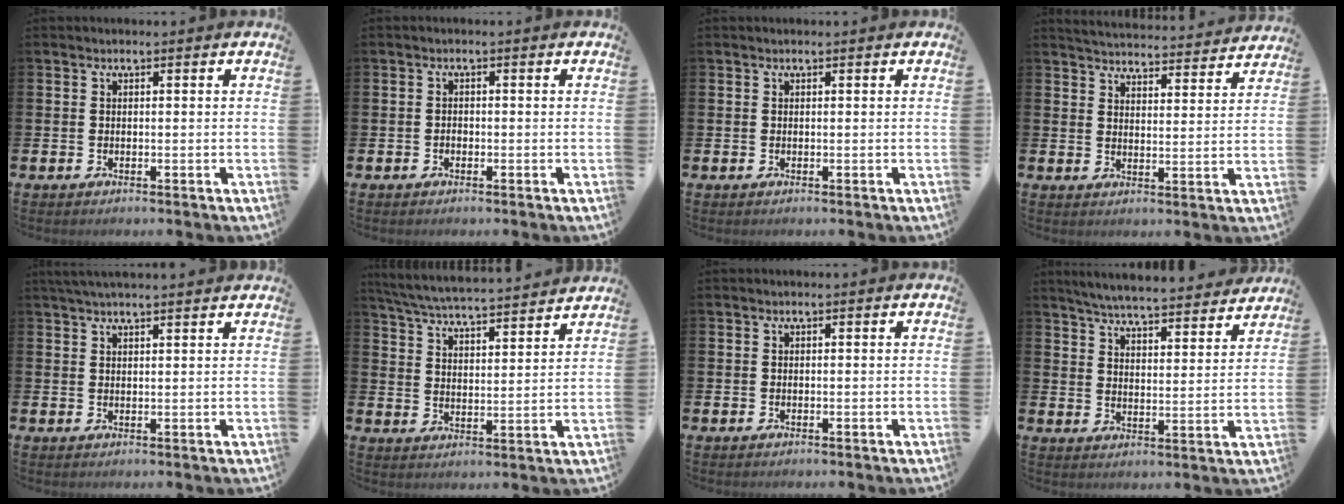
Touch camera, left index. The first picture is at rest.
{"total": 0.8, "force": [-0.5, 0.6, 0.3], "torque": [-0.005, 0.000, -0.010]}
{"total": 0.0}
{"total": 4.8, "force": [4.8, 0.3, 0.1], "torque": [-0.016, -0.040, 0.084]}
{"total": 2.7, "force": [2.6, 0.0, 0.8], "torque": [-0.019, -0.004, 0.047]}
{"total": 5.9, "force": [5.8, 0.0, 1.2], "torque": [-0.049, -0.044, 0.101]}
{"total": 0.0}
{"total": 5.8, "force": [5.7, 0.2, 0.9], "torque": [-0.035, -0.046, 0.098]}